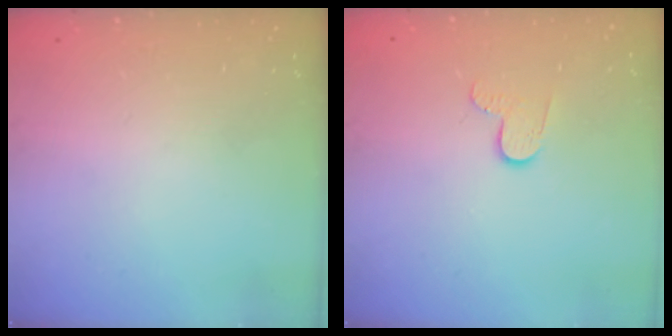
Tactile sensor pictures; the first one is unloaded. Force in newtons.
{"total": 6.4, "press": 6.4, "slide": 0.5}